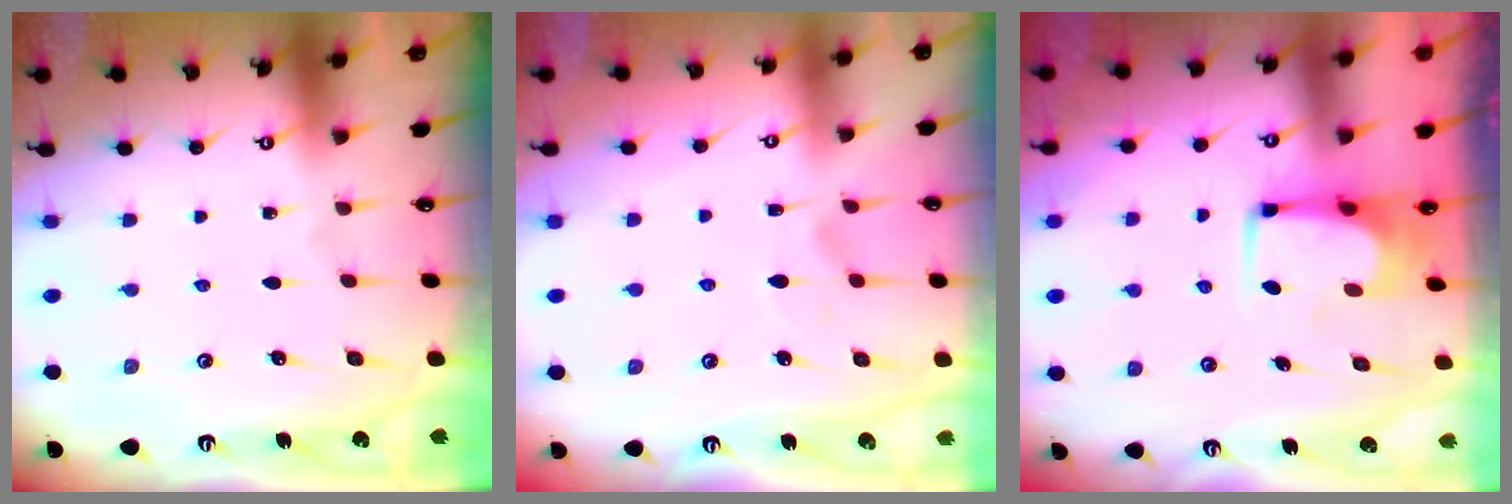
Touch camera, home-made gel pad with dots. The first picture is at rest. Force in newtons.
{"total": 1.4, "press": 0.8, "slide": 1.1}
{"total": 6.2, "press": 6.2, "slide": 0.2}